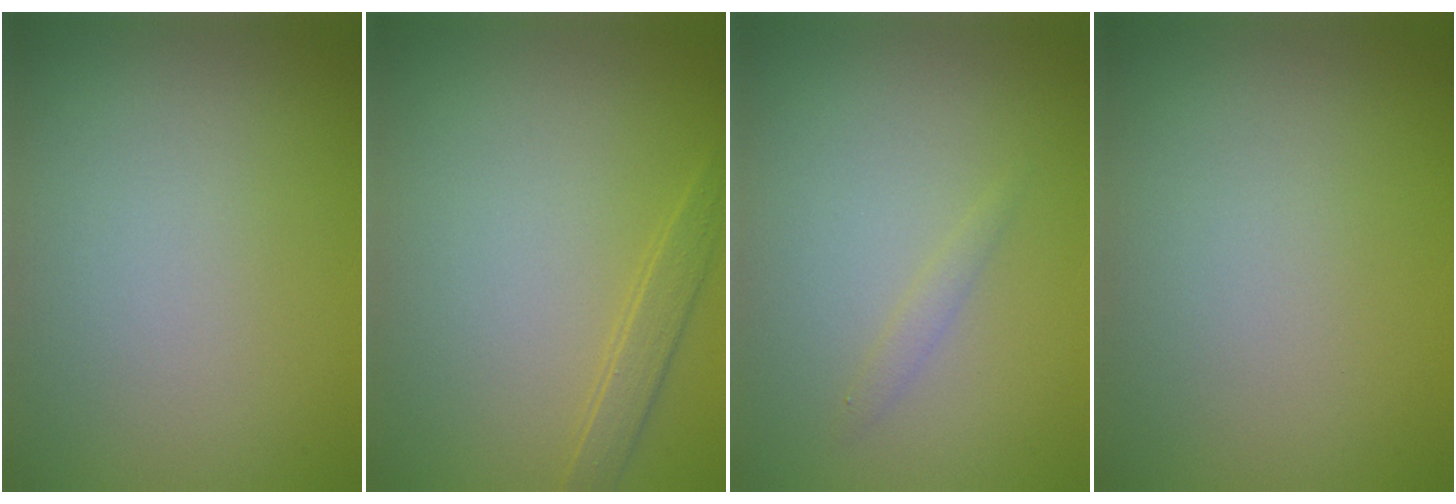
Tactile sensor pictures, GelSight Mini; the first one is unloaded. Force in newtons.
{"total": 1.6, "press": 1.6, "slide": 0.1}
{"total": 0.8, "press": 0.8, "slide": 0.0}
{"total": 0.0}